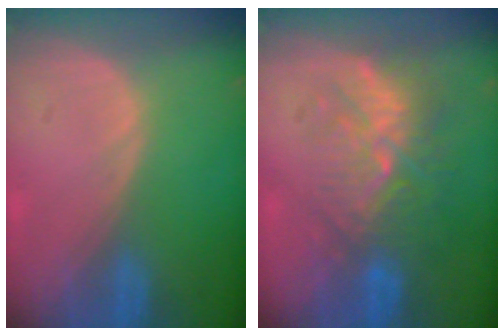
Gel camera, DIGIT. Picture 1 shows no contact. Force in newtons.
{"total": 9.4, "press": 8.7, "slide": 3.5}